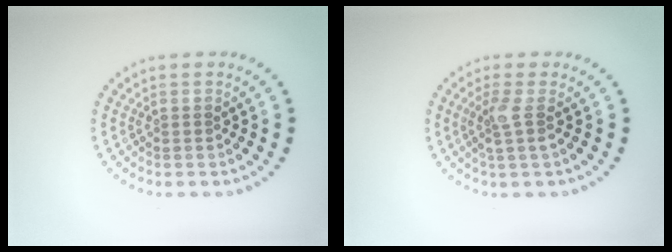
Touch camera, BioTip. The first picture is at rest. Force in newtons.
{"total": 1.8, "press": 1.5, "slide": 1.1}